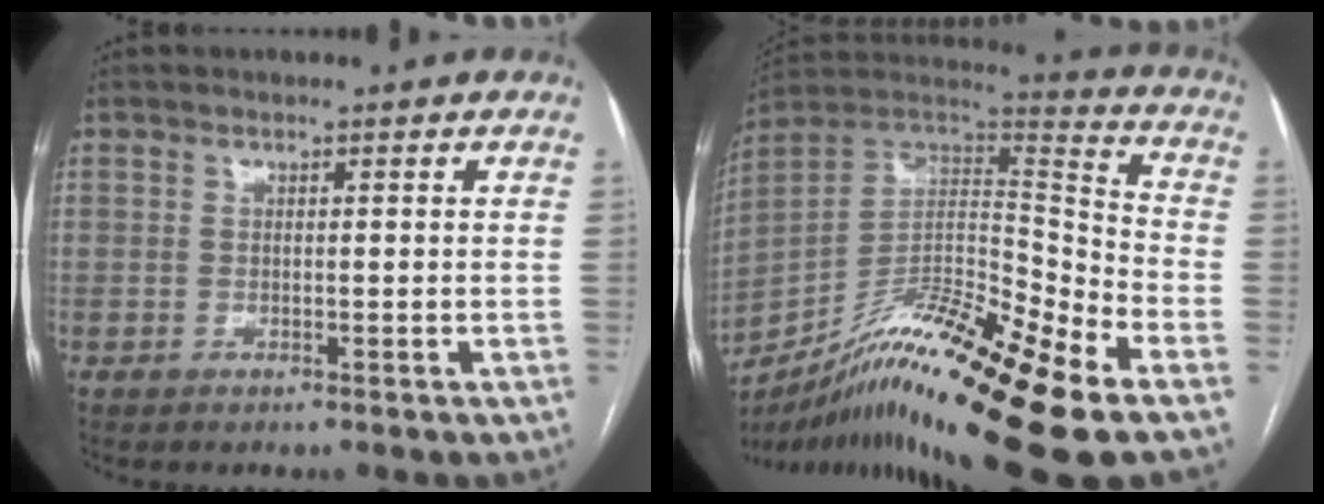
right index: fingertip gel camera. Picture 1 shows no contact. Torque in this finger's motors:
{"motor_torque": [1.02, -1.12, 0.22, 0.05]}